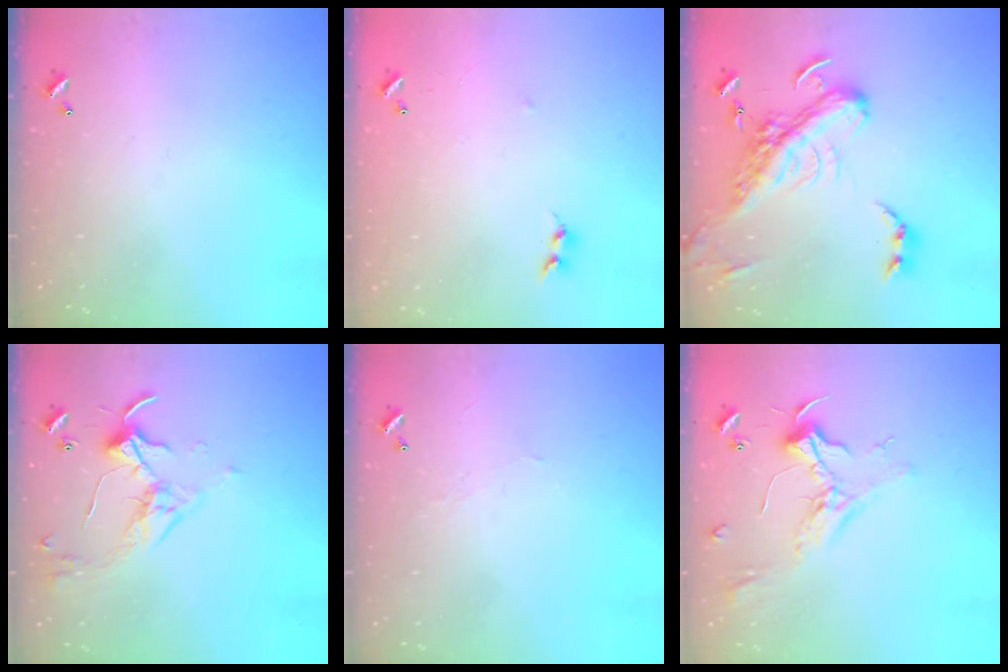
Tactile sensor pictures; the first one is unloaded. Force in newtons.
{"total": 7.6, "press": 7.6, "slide": 0.4}
{"total": 9.5, "press": 9.3, "slide": 2.2}
{"total": 3.5, "press": 3.4, "slide": 0.7}
{"total": 1.7, "press": 1.7, "slide": 0.4}
{"total": 2.3, "press": 2.1, "slide": 0.9}